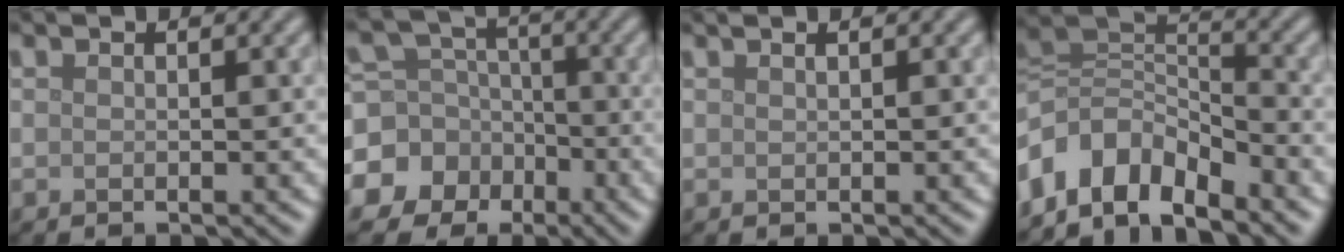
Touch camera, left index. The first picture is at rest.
{"total": 11.5, "force": [-5.0, 10.0, 2.3], "torque": [-0.075, -0.030, -0.103]}
{"total": 0.5, "force": [0.5, 0.1, 0.2], "torque": [-0.007, 0.001, 0.007]}
{"total": 8.2, "force": [-5.0, 4.7, 4.5], "torque": [-0.076, -0.004, -0.097]}